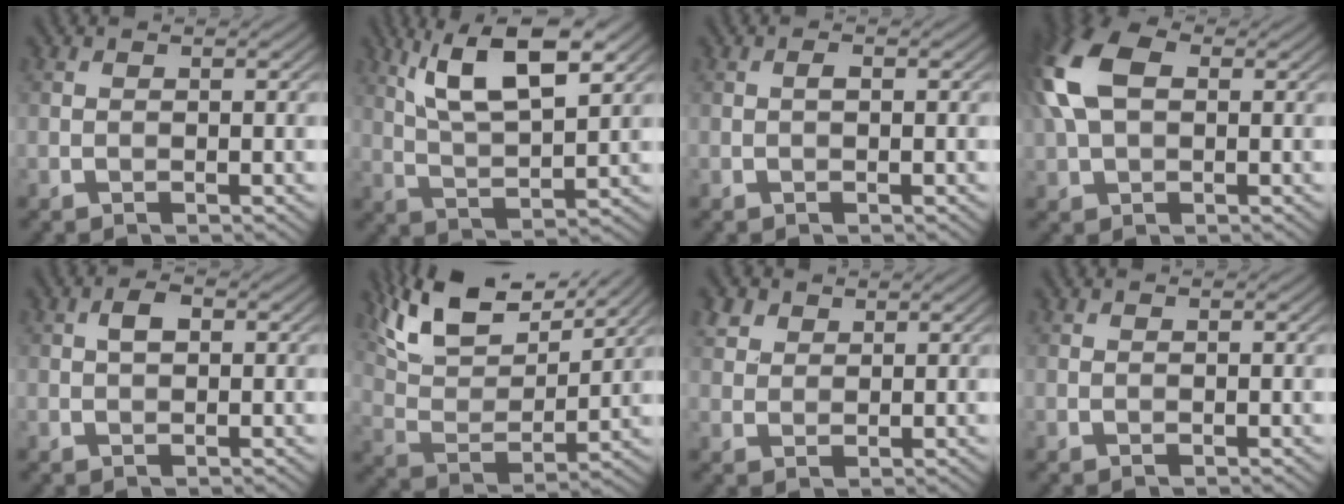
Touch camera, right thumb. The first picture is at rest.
{"total": 10.9, "force": [5.6, 3.3, 8.8], "torque": [-0.175, 0.004, 0.105]}
{"total": 0.7, "force": [-0.1, 0.2, 0.7], "torque": [-0.014, 0.002, -0.002]}
{"total": 10.9, "force": [2.2, 6.5, 8.4], "torque": [-0.221, 0.025, 0.032]}
{"total": 2.0, "force": [0.4, 1.1, 1.6], "torque": [-0.029, 0.006, 0.004]}
{"total": 13.3, "force": [9.7, 4.8, 7.7], "torque": [-0.183, 0.002, 0.170]}
{"total": 3.0, "force": [1.9, 2.1, 1.1], "torque": [-0.032, 0.004, 0.043]}
{"total": 0.0}